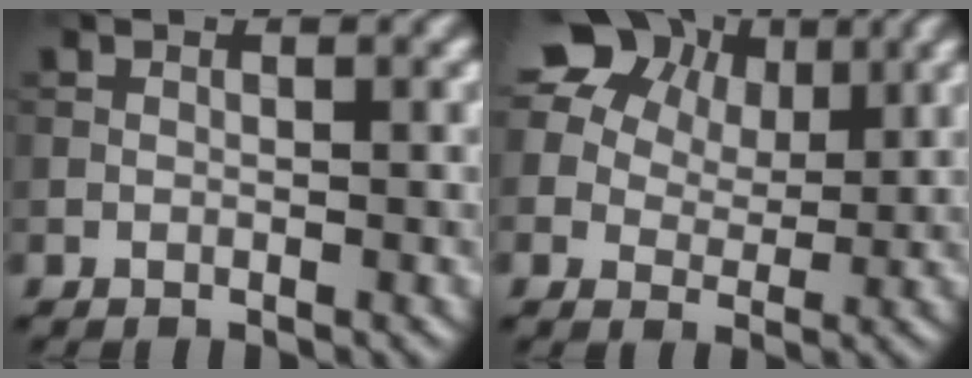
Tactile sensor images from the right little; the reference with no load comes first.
{"total": 18.2, "force": [9.5, 12.8, 8.8], "torque": [-0.204, 0.052, 0.165]}